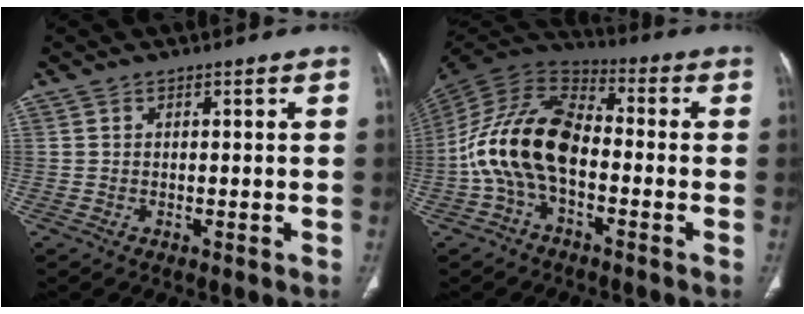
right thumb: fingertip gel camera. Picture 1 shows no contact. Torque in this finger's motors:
{"motor_torque": [2.52, 2.49, 1.91, -0.86, 0.23]}